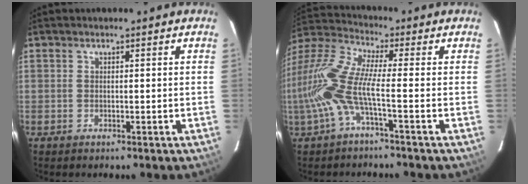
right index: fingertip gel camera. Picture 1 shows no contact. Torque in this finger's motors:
{"motor_torque": [1.41, -0.73, 0.98, 0.21]}